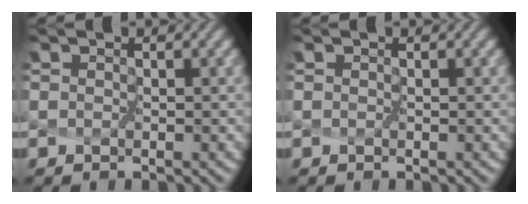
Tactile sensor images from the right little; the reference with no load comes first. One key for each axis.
{"total": 0.0}